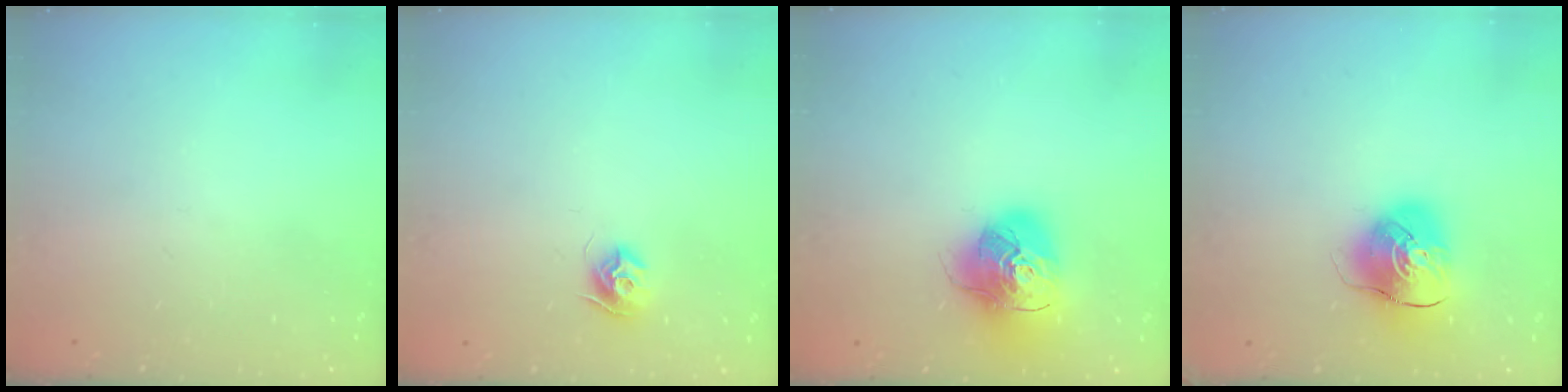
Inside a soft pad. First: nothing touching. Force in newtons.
{"total": 8.1, "press": 8.1, "slide": 0.1}
{"total": 15.9, "press": 15.8, "slide": 2.3}
{"total": 9.7, "press": 9.6, "slide": 1.4}